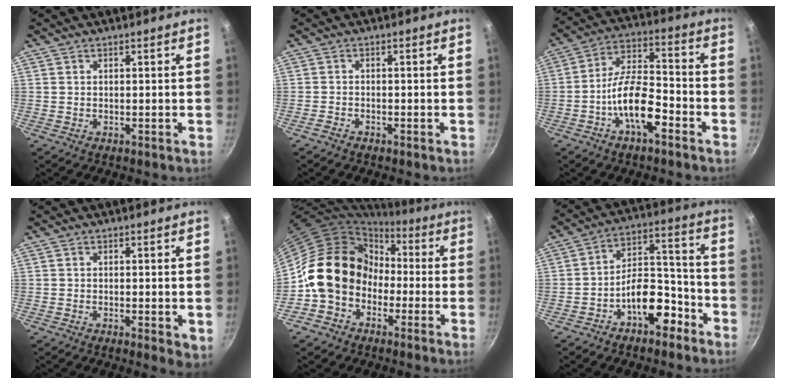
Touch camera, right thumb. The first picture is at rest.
{"total": 1.2, "force": [-1.1, 0.3, 0.4], "torque": [-0.022, 0.014, -0.025]}
{"total": 12.0, "force": [-5.4, 4.8, 9.5], "torque": [-0.158, 0.048, -0.103]}
{"total": 3.1, "force": [-0.3, 1.3, 2.9], "torque": [-0.037, -0.011, -0.004]}
{"total": 14.9, "force": [-1.4, 12.4, 8.0], "torque": [-0.090, 0.049, -0.033]}
{"total": 11.5, "force": [-6.3, 5.9, 7.5], "torque": [-0.083, 0.081, -0.096]}